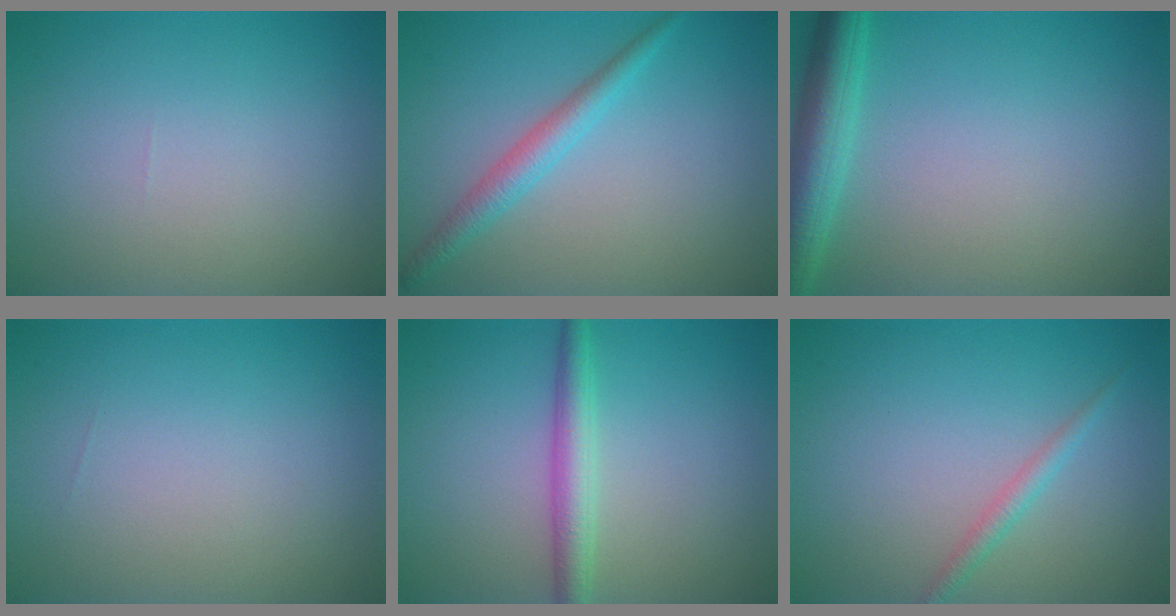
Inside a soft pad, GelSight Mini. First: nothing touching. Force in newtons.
{"total": 2.4, "press": 2.4, "slide": 0.1}
{"total": 4.5, "press": 4.5, "slide": 0.2}
{"total": 0.0}
{"total": 3.0, "press": 3.0, "slide": 0.1}
{"total": 1.4, "press": 1.4, "slide": 0.0}